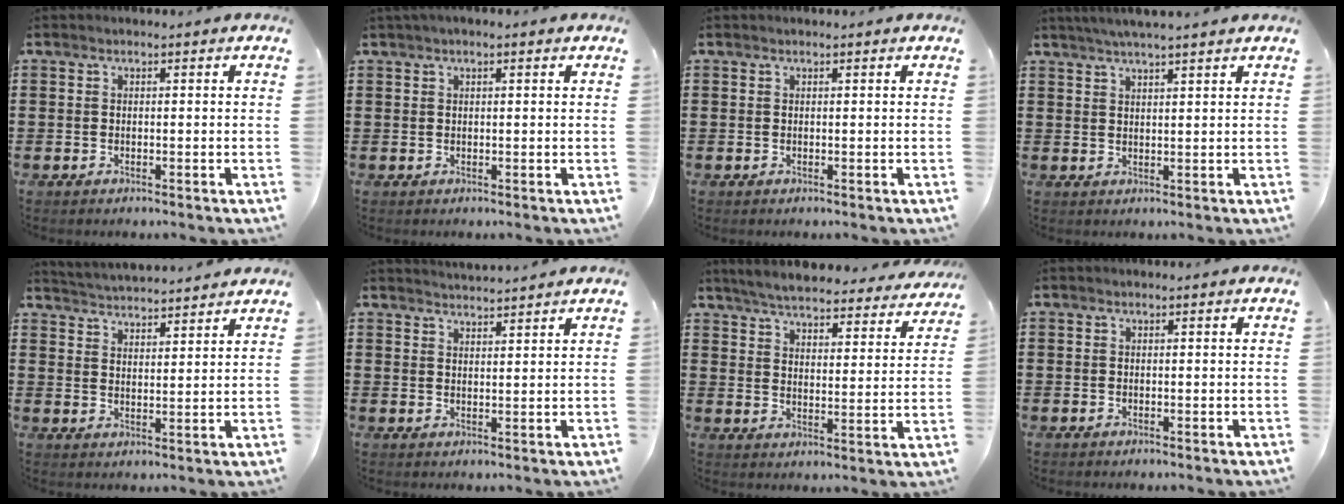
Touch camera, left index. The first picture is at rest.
{"total": 1.1, "force": [0.5, 0.1, 1.0], "torque": [-0.019, 0.002, 0.009]}
{"total": 0.0}
{"total": 2.9, "force": [2.6, -0.6, 1.1], "torque": [-0.028, -0.004, 0.048]}
{"total": 3.5, "force": [3.4, -0.5, -0.2], "torque": [-0.009, -0.023, 0.060]}
{"total": 2.4, "force": [2.4, -0.4, -0.1], "torque": [-0.004, -0.010, 0.045]}
{"total": 5.3, "force": [5.2, 0.1, 1.3], "torque": [-0.050, -0.032, 0.088]}
{"total": 0.0}